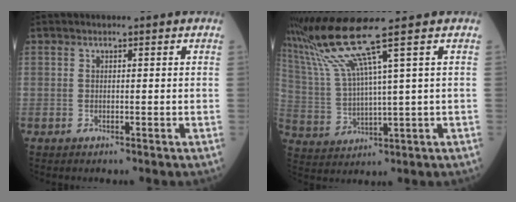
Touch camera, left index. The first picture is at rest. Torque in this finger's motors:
{"motor_torque": [0.17, -0.31, 0.99, 0.21]}